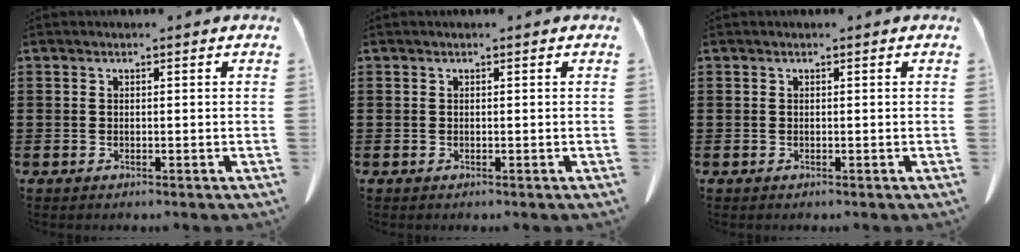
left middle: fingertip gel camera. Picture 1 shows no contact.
{"total": 0.0}
{"total": 0.0}